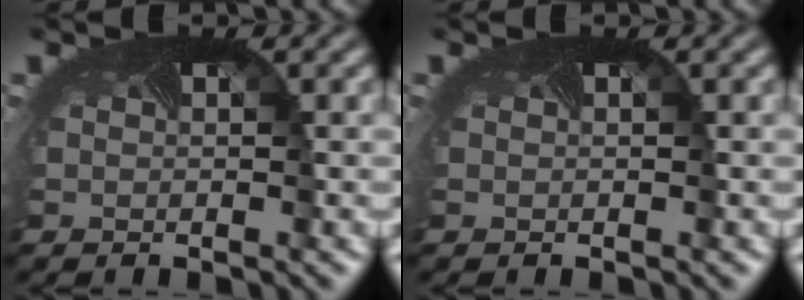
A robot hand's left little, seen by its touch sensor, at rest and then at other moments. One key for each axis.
{"total": 0.0}